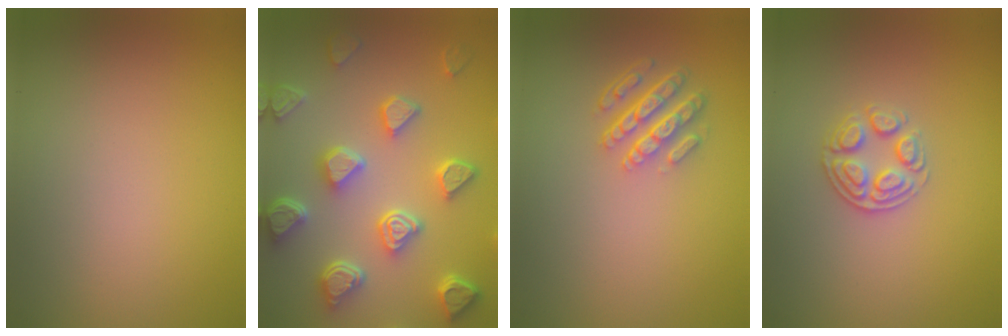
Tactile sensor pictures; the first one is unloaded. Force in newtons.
{"total": 7.1, "press": 5.7, "slide": 4.2}
{"total": 4.2, "press": 3.2, "slide": 2.8}
{"total": 2.6, "press": 2.5, "slide": 0.9}